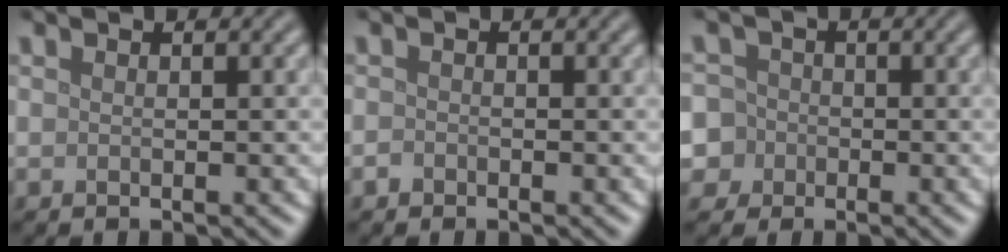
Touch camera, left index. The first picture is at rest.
{"total": 0.7, "force": [-0.5, 0.5, 0.1], "torque": [0.000, -0.002, -0.010]}
{"total": 7.7, "force": [-2.3, 7.2, 1.8], "torque": [-0.050, 0.006, -0.083]}